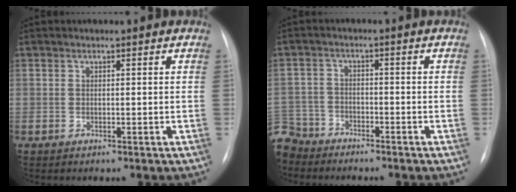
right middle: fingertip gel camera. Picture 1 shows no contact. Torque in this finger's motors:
{"motor_torque": [-0.18, -0.47, -0.03, -0.08]}